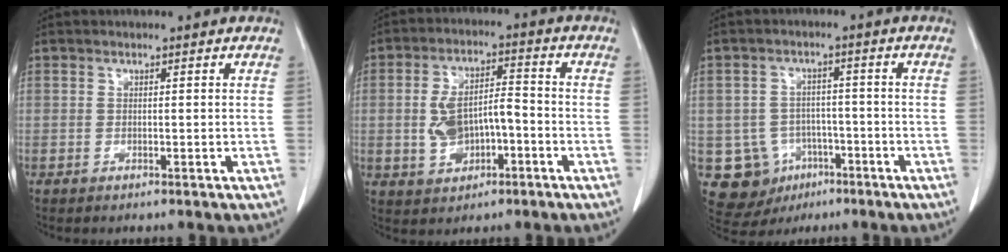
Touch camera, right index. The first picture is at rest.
{"total": 8.2, "force": [-2.0, 4.4, 6.7], "torque": [-0.134, 0.019, -0.026]}
{"total": 9.7, "force": [-3.3, 8.9, 2.0], "torque": [-0.049, 0.017, -0.035]}